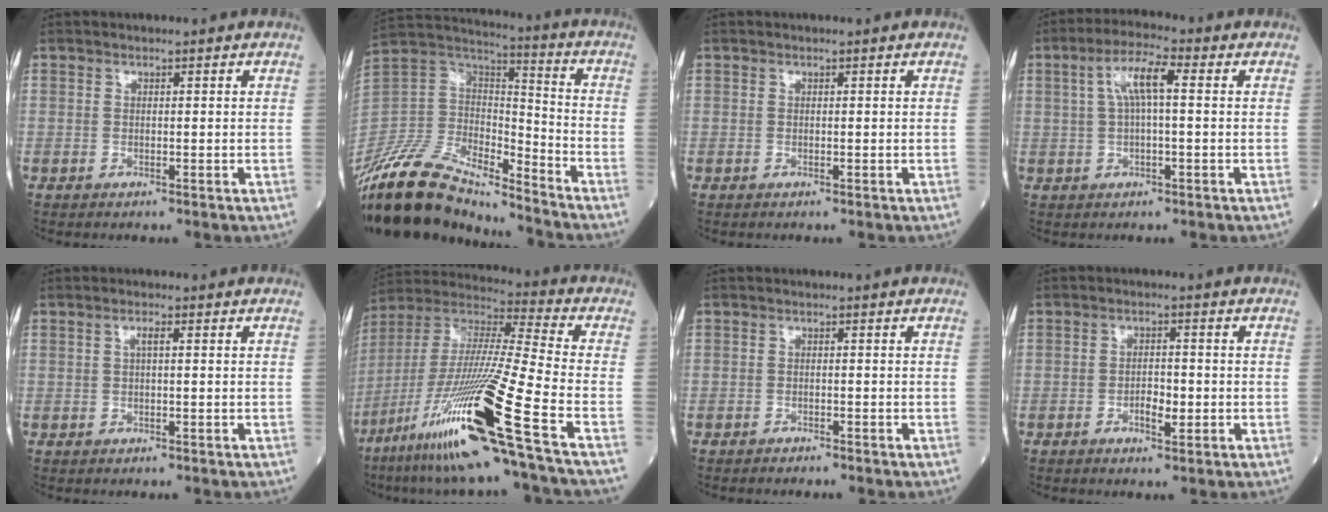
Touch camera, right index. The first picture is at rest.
{"total": 19.4, "force": [-16.9, 5.8, 7.6], "torque": [-0.153, 0.031, -0.312]}
{"total": 0.0}
{"total": 6.1, "force": [1.3, 1.2, 5.9], "torque": [-0.119, 0.023, 0.024]}
{"total": 1.2, "force": [0.3, 0.1, 1.2], "torque": [-0.025, 0.003, 0.004]}
{"total": 24.1, "force": [-12.2, -1.4, 20.8], "torque": [-0.420, -0.050, -0.235]}
{"total": 1.3, "force": [-1.2, 0.2, 0.3], "torque": [-0.007, -0.001, -0.017]}
{"total": 4.7, "force": [-1.4, 2.0, 4.0], "torque": [-0.063, 0.004, -0.021]}